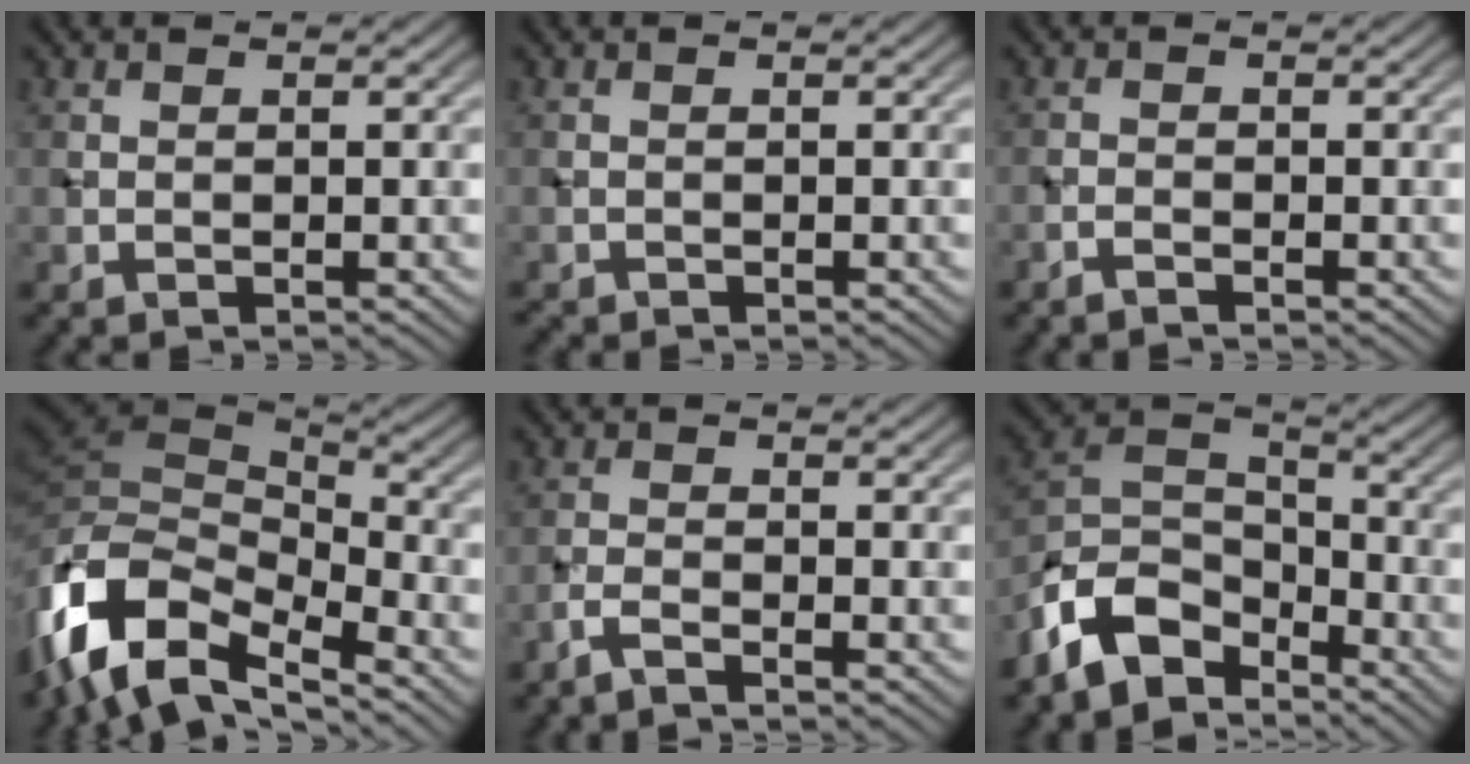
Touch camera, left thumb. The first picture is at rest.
{"total": 0.5, "force": [-0.5, 0.0, 0.0], "torque": [0.003, -0.001, -0.011]}
{"total": 1.0, "force": [-0.9, 0.1, 0.4], "torque": [-0.008, 0.001, -0.022]}
{"total": 13.7, "force": [-6.8, 7.0, 9.7], "torque": [-0.233, -0.014, -0.122]}
{"total": 2.1, "force": [-1.8, 0.2, 1.1], "torque": [-0.024, -0.001, -0.045]}
{"total": 9.2, "force": [-6.4, 4.8, 4.5], "torque": [-0.091, -0.002, -0.148]}